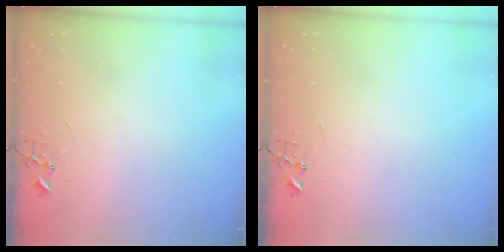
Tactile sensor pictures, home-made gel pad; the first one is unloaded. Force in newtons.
{"total": 0.0}